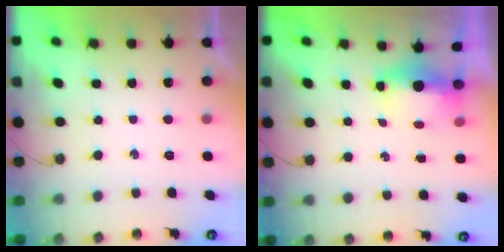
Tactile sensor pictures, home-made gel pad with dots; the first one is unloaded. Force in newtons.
{"total": 14.4, "press": 7.2, "slide": 12.4}